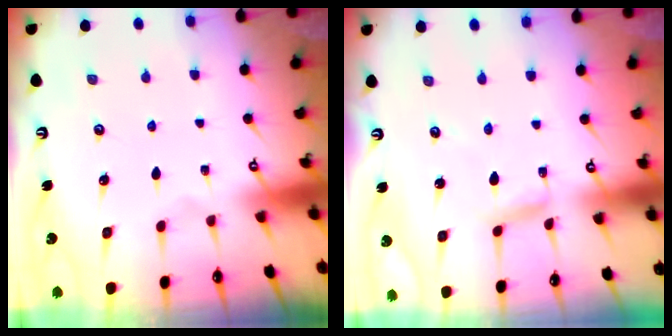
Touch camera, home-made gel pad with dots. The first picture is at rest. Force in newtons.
{"total": 2.8, "press": 2.8, "slide": 0.2}